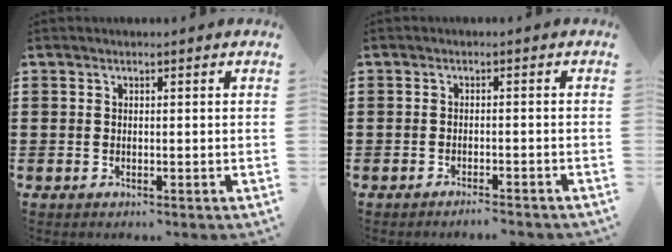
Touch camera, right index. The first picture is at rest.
{"total": 1.6, "force": [-1.5, -0.2, 0.5], "torque": [-0.011, 0.003, -0.030]}